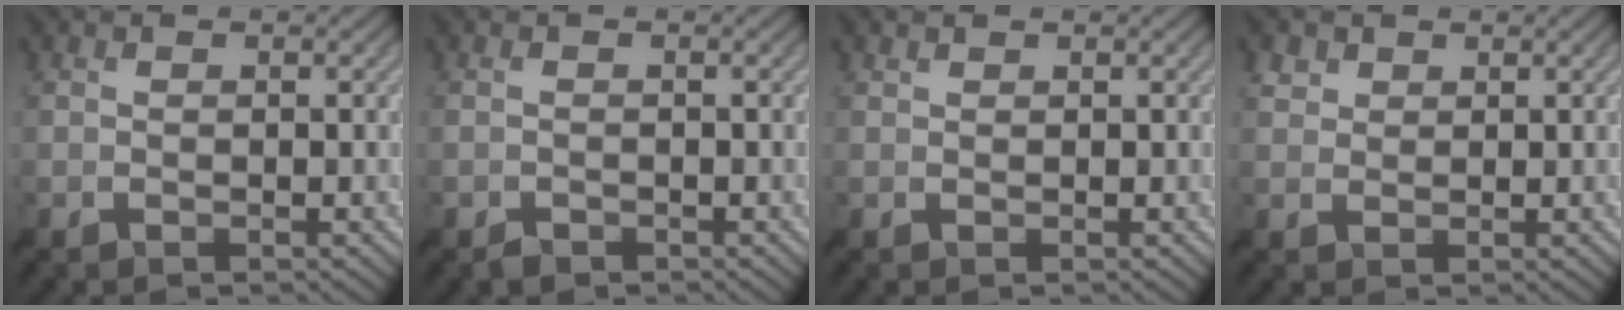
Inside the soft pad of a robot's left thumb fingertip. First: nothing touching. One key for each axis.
{"total": 1.0, "fx": -0.9, "fy": 0.5, "fz": 0.1, "tx": 0.000, "ty": -0.004, "tz": -0.017}
{"total": 0.5, "fx": 0.5, "fy": 0.1, "fz": 0.1, "tx": -0.002, "ty": 0.001, "tz": 0.012}
{"total": 1.8, "fx": 1.2, "fy": 1.3, "fz": 0.4, "tx": -0.013, "ty": 0.003, "tz": 0.027}